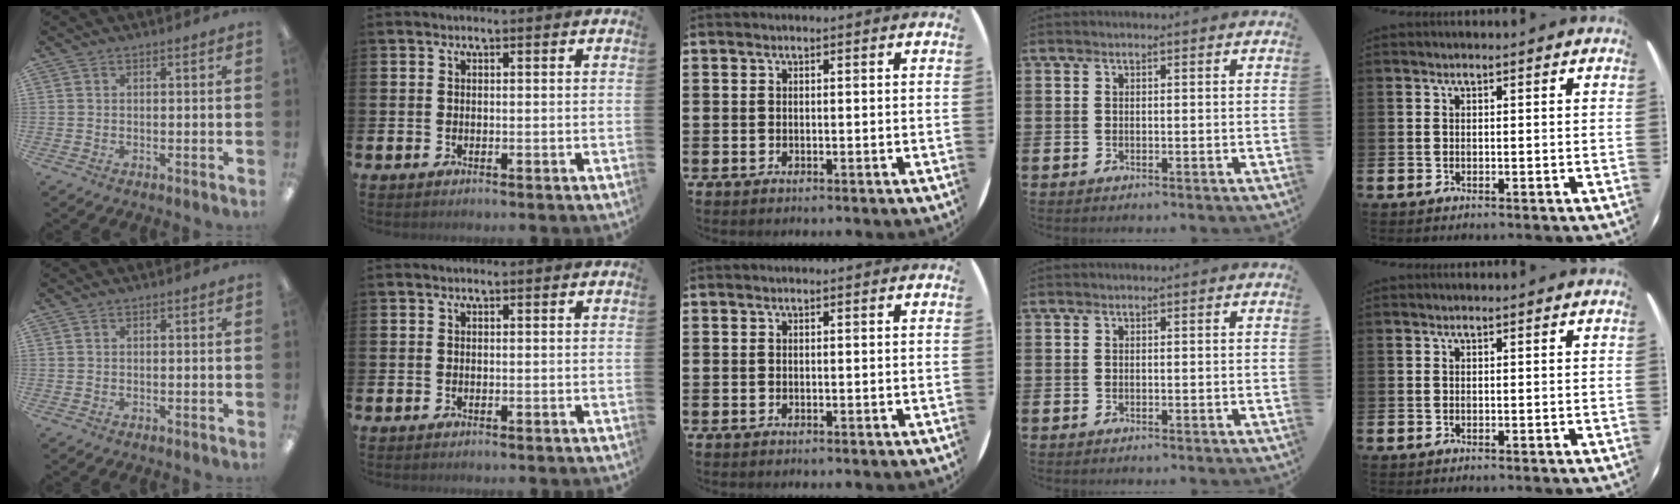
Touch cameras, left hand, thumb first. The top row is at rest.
{}